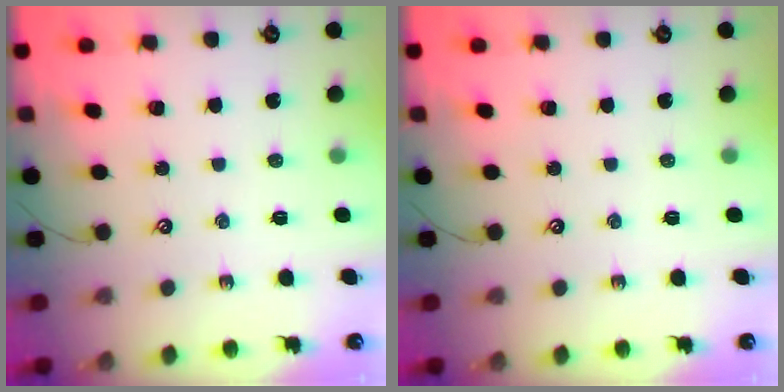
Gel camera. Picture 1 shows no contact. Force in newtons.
{"total": 0.0}